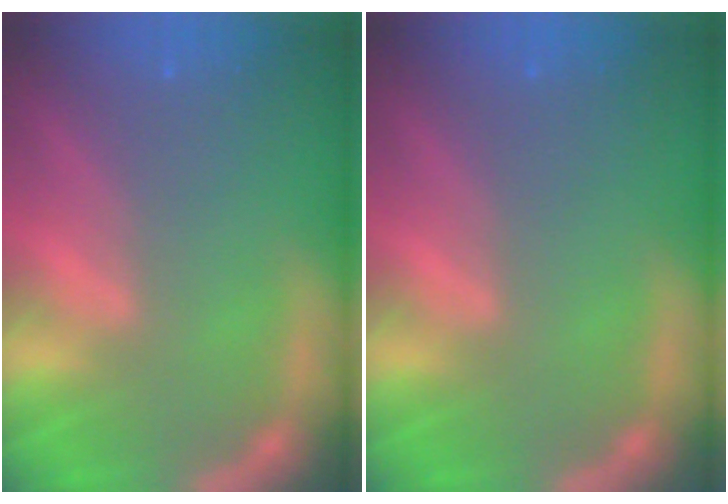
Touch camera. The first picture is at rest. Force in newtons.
{"total": 0.0}